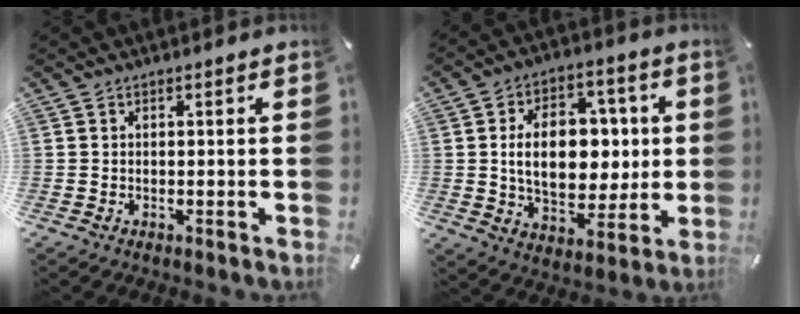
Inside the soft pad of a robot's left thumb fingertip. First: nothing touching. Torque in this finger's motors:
{"motor_torque": [2.55, 2.46, 1.83, 0.00, 0.19]}